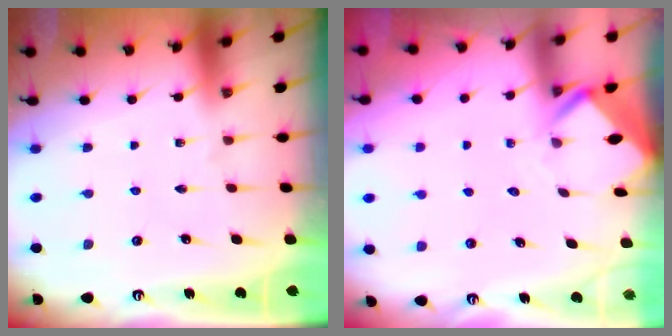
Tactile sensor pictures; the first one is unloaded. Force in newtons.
{"total": 2.6, "press": 2.6, "slide": 0.1}